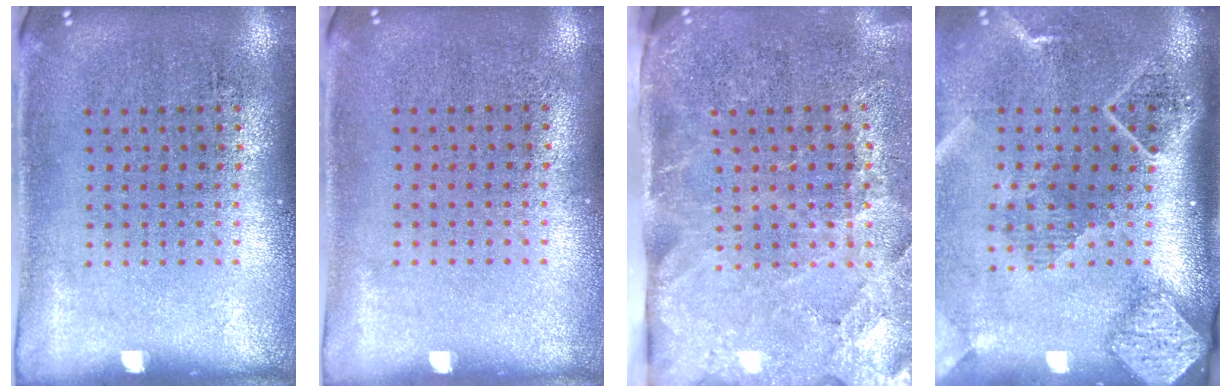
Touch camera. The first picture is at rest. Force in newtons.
{"total": 0.0}
{"total": 3.9, "press": 3.3, "slide": 2.2}
{"total": 2.6, "press": 1.9, "slide": 1.8}